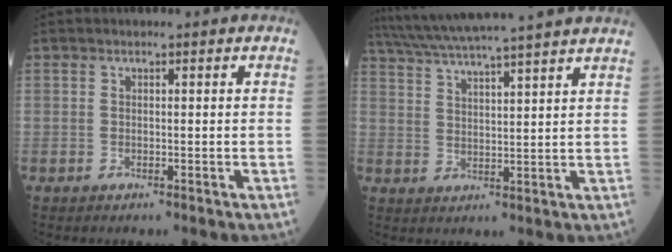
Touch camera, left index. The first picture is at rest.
{"total": 17.9, "force": [15.8, -1.1, 8.3], "torque": [-0.154, 0.012, 0.227]}